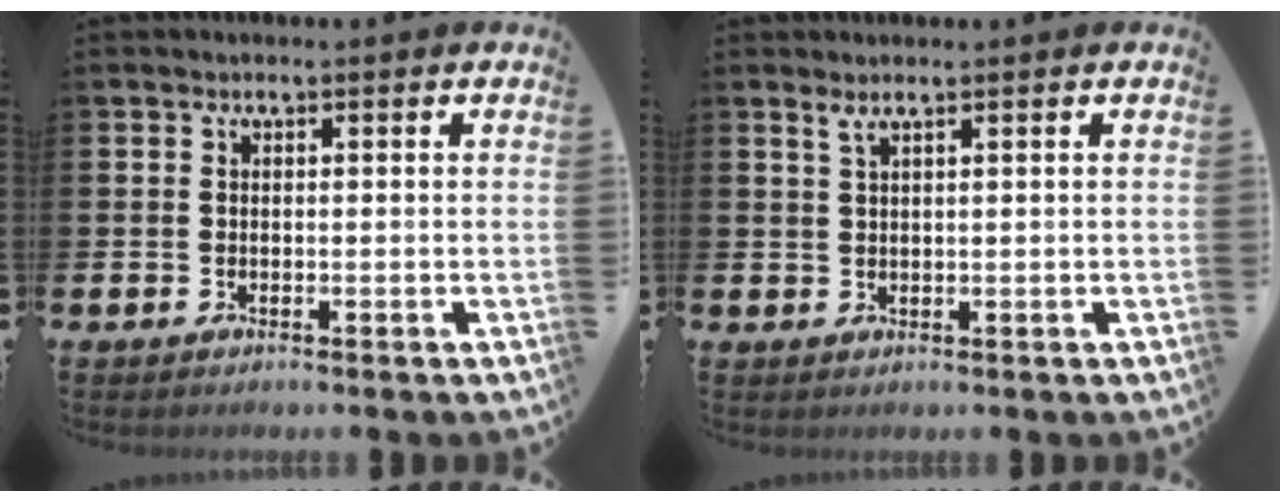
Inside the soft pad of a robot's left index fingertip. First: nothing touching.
{"total": 1.2, "force": [1.0, 0.0, 0.7], "torque": [-0.005, -0.002, 0.016]}